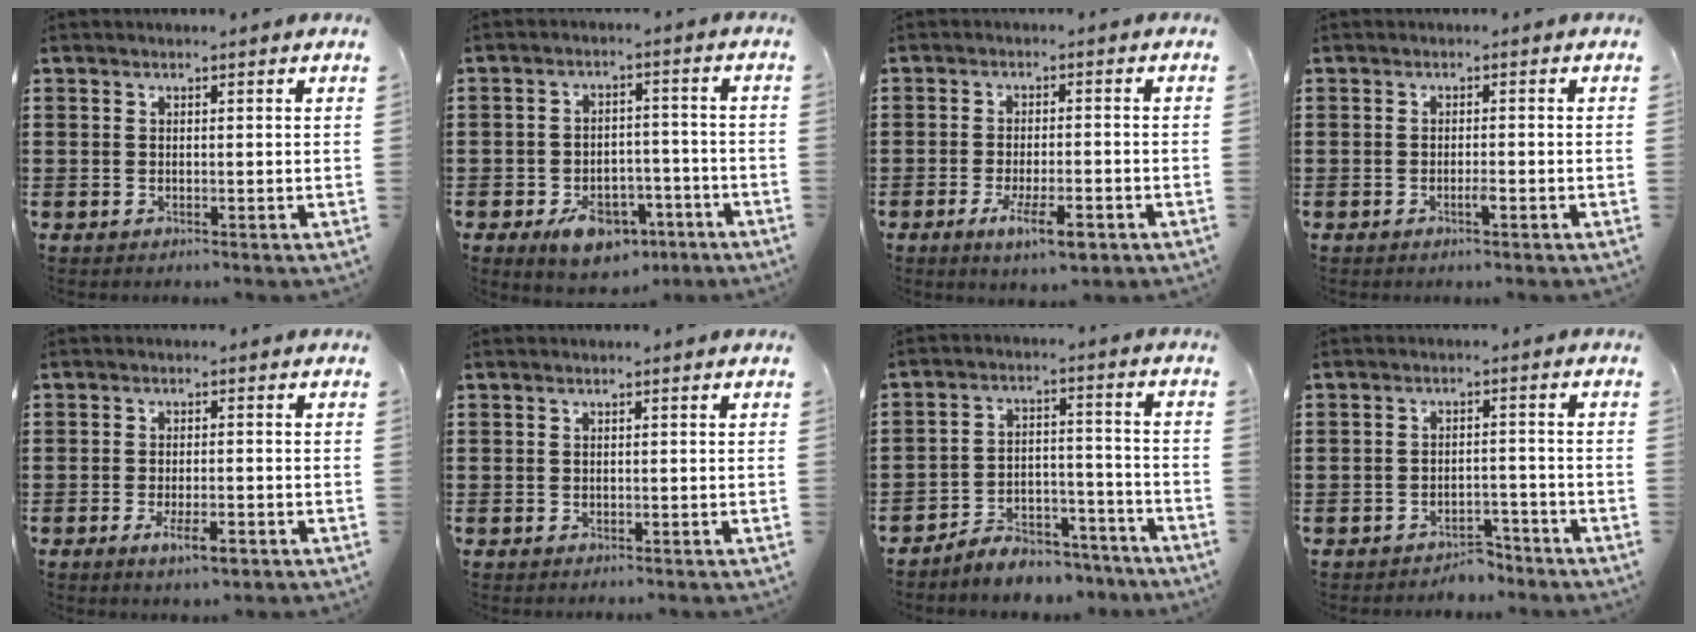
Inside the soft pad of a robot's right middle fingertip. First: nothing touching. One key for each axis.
{"total": 7.4, "fx": -4.6, "fy": 4.0, "fz": 4.2, "tx": -0.068, "ty": 0.015, "tz": -0.082}
{"total": 5.7, "fx": -3.0, "fy": 1.7, "fz": 4.6, "tx": -0.091, "ty": -0.006, "tz": -0.053}
{"total": 1.3, "fx": -0.6, "fy": 0.1, "fz": 1.1, "tx": -0.022, "ty": -0.002, "tz": -0.011}
{"total": 4.0, "fx": -2.1, "fy": 1.3, "fz": 3.2, "tx": -0.057, "ty": 0.000, "tz": -0.036}
{"total": 0.0}
{"total": 6.1, "fx": -5.9, "fy": 1.2, "fz": 0.6, "tx": -0.007, "ty": 0.019, "tz": -0.115}
{"total": 3.0, "fx": -3.0, "fy": 0.6, "fz": 0.0, "tx": -0.007, "ty": 0.002, "tz": -0.062}